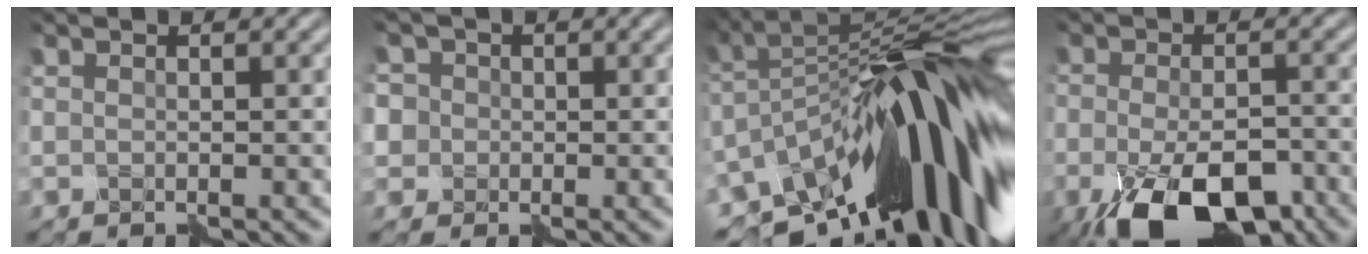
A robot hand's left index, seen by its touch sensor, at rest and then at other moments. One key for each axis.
{"total": 4.2, "fx": 0.3, "fy": 4.1, "fz": 1.1, "tx": -0.028, "ty": 0.026, "tz": -0.007}
{"total": 17.3, "fx": -6.5, "fy": 5.4, "fz": 15.1, "tx": -0.189, "ty": 0.043, "tz": -0.152}
{"total": 11.3, "fx": -6.4, "fy": 4.9, "fz": 7.9, "tx": -0.144, "ty": -0.028, "tz": -0.103}